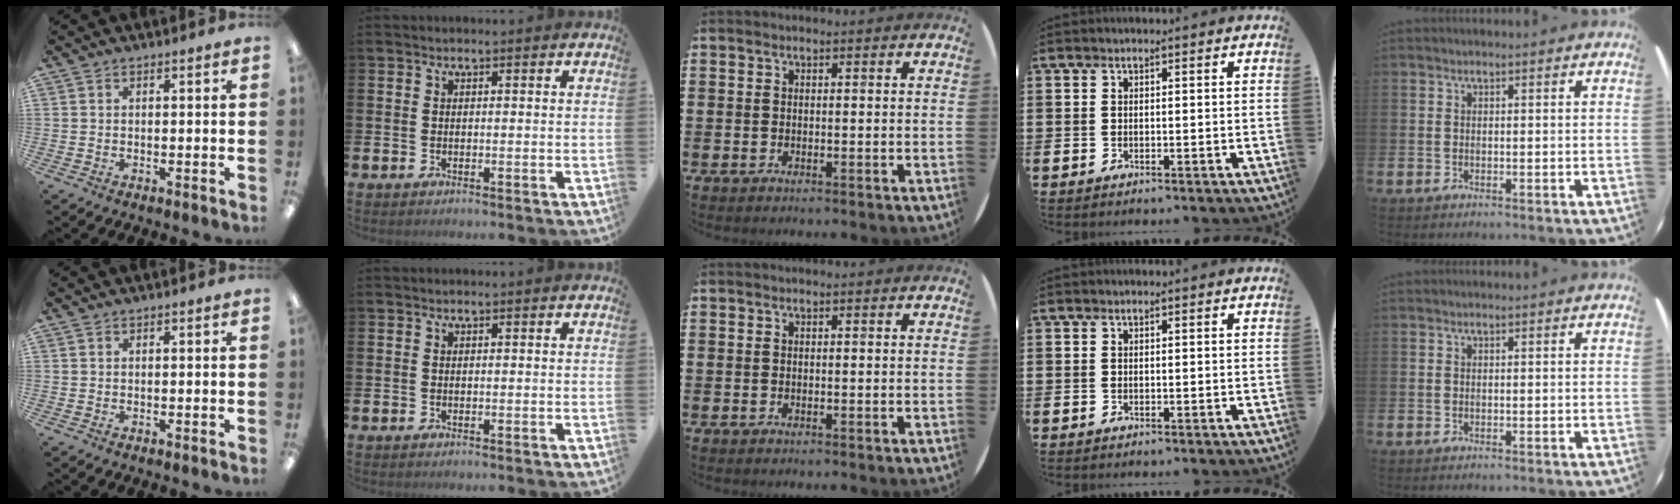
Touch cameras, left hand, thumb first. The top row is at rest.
{}